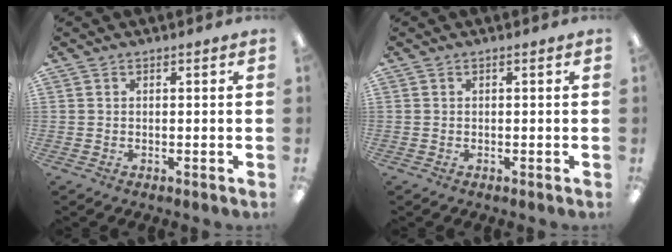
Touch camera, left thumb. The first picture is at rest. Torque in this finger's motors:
{"motor_torque": [-0.01, -0.01, 0.07, -0.03, 0.00]}